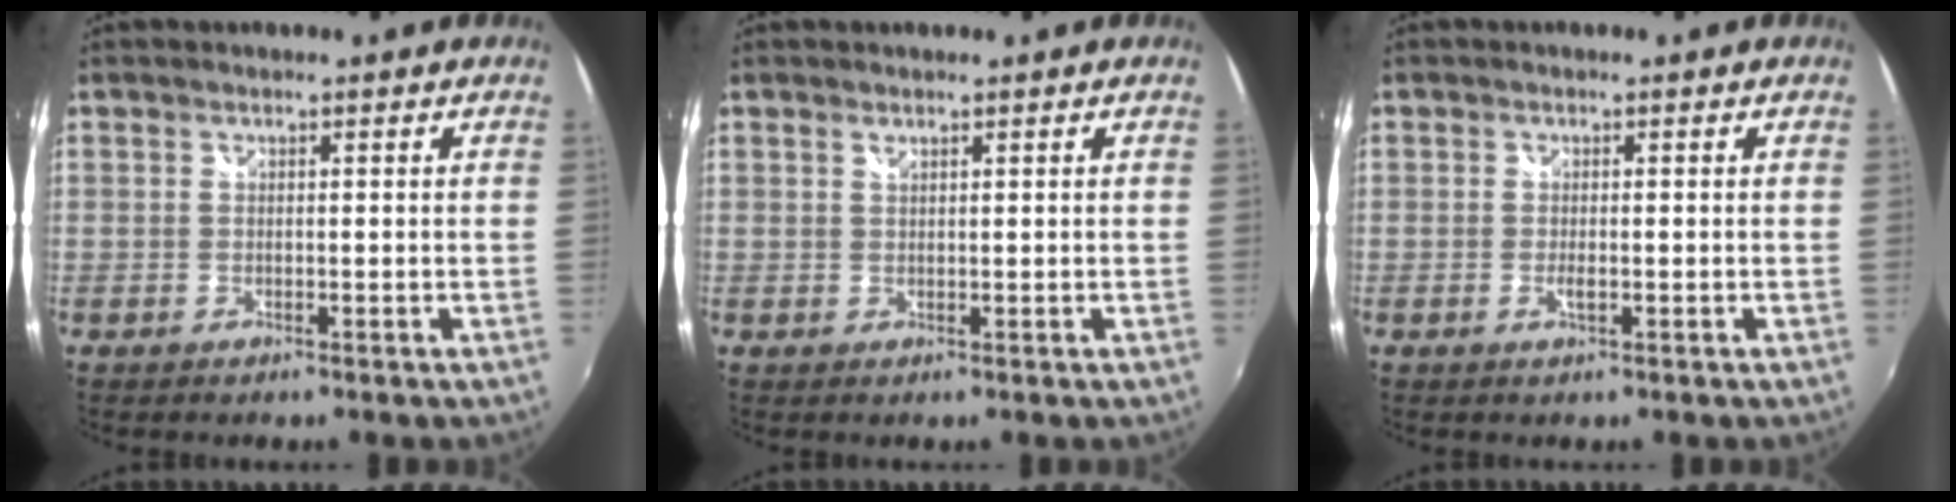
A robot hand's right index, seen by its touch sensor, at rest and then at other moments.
{"total": 0.7, "force": [0.6, 0.2, 0.3], "torque": [-0.005, 0.001, 0.010]}
{"total": 1.4, "force": [-0.4, 0.4, 1.2], "torque": [-0.024, -0.003, -0.008]}